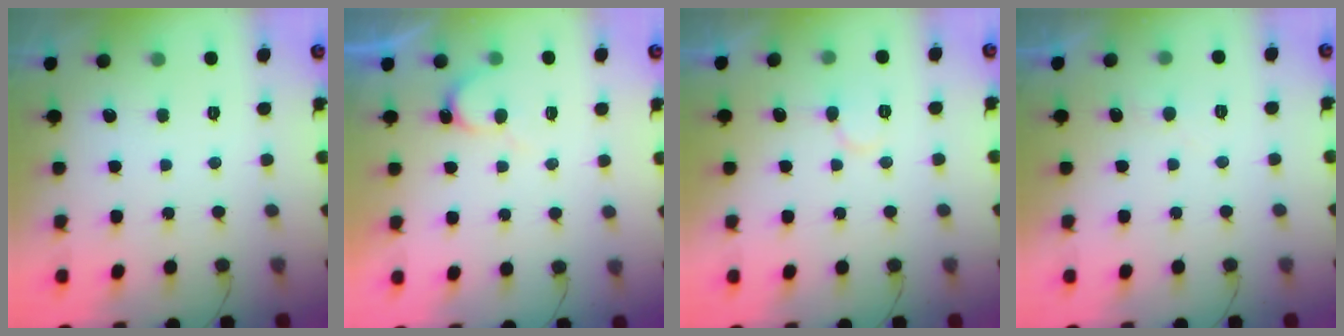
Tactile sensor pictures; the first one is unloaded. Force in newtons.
{"total": 7.1, "press": 7.1, "slide": 0.4}
{"total": 7.1, "press": 7.1, "slide": 0.6}
{"total": 4.0, "press": 4.0, "slide": 0.5}